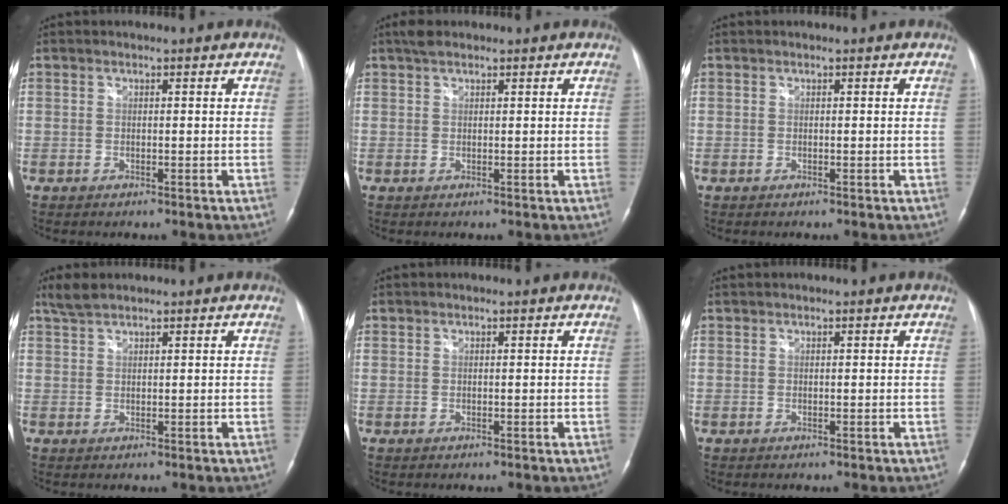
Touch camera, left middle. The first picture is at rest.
{"total": 1.9, "force": [1.5, 0.7, 1.0], "torque": [-0.023, 0.018, 0.027]}
{"total": 0.0}
{"total": 2.5, "force": [2.2, 0.4, 1.1], "torque": [-0.029, 0.012, 0.048]}
{"total": 0.0}
{"total": 0.0}